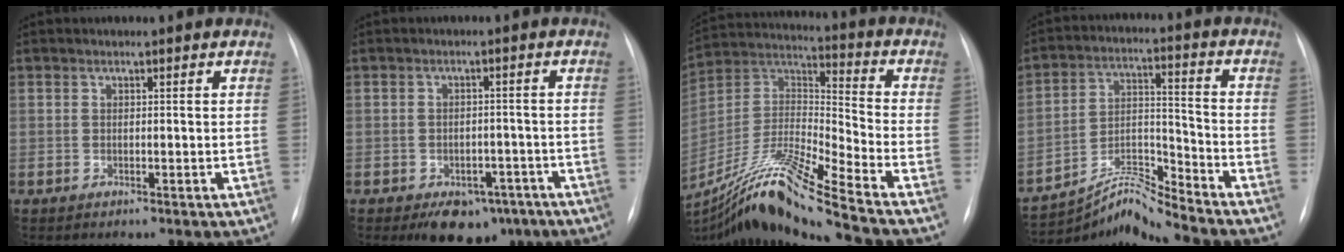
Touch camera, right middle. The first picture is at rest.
{"total": 7.5, "force": [-4.9, 4.3, 3.5], "torque": [-0.039, 0.009, -0.064]}
{"total": 19.2, "force": [-15.3, -2.0, 11.3], "torque": [-0.242, -0.007, -0.284]}
{"total": 8.7, "force": [-8.4, -2.4, 0.6], "torque": [-0.019, 0.023, -0.149]}